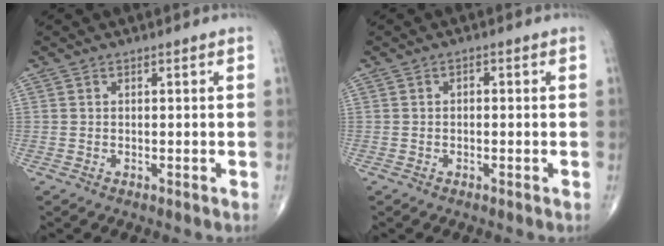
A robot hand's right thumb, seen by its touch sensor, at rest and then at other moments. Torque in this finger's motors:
{"motor_torque": [0.07, -0.24, -0.08, -0.18, 0.02]}